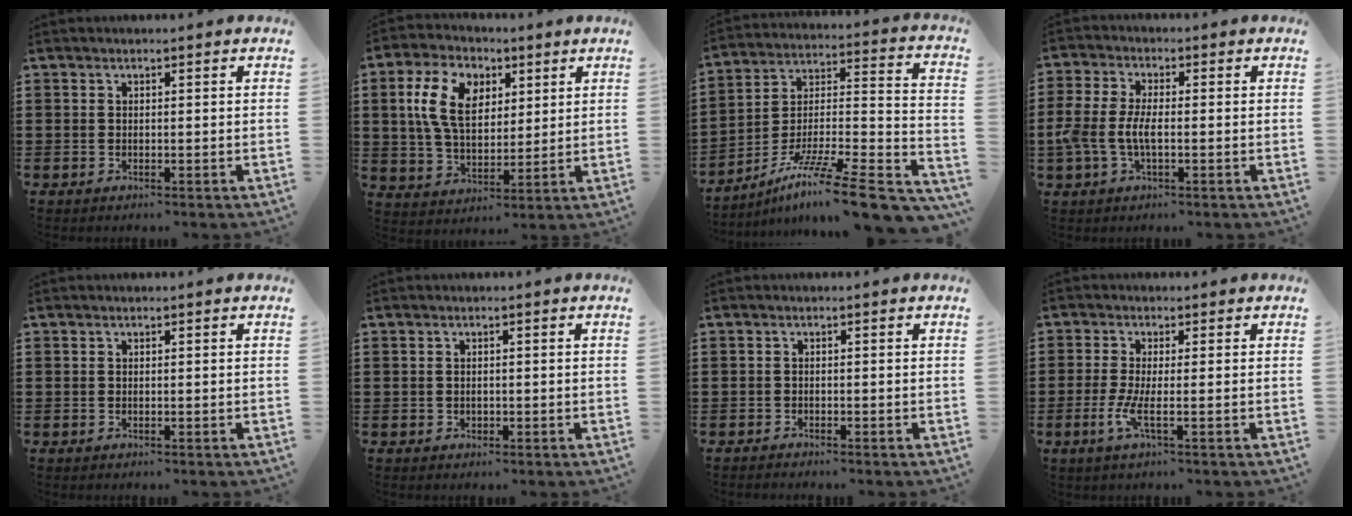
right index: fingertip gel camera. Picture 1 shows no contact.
{"total": 9.9, "force": [3.1, 6.4, 6.8], "torque": [-0.158, 0.015, 0.053]}
{"total": 12.7, "force": [-9.2, 1.1, 8.6], "torque": [-0.141, 0.009, -0.169]}
{"total": 5.0, "force": [-1.2, 2.3, 4.3], "torque": [-0.107, -0.004, -0.031]}
{"total": 0.0}
{"total": 0.5, "force": [0.0, 0.4, 0.3], "torque": [-0.005, 0.003, -0.001]}
{"total": 0.9, "force": [-0.9, -0.1, -0.1], "torque": [0.000, 0.000, -0.018]}
{"total": 4.1, "force": [-1.1, 0.4, 3.9], "torque": [-0.089, -0.012, -0.026]}